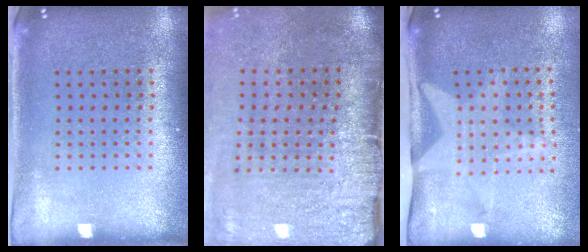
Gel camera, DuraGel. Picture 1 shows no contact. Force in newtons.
{"total": 4.6, "press": 3.9, "slide": 2.5}
{"total": 2.0, "press": 1.5, "slide": 1.4}